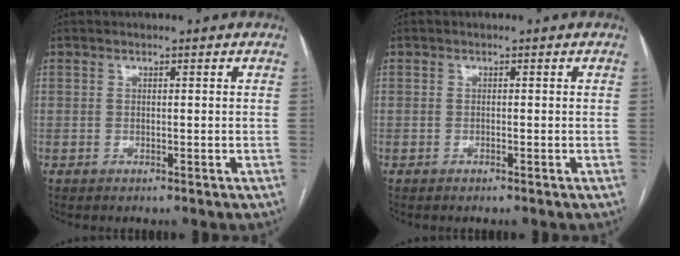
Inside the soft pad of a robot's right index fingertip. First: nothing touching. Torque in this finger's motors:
{"motor_torque": [0.13, -0.02, 0.02, 0.01]}